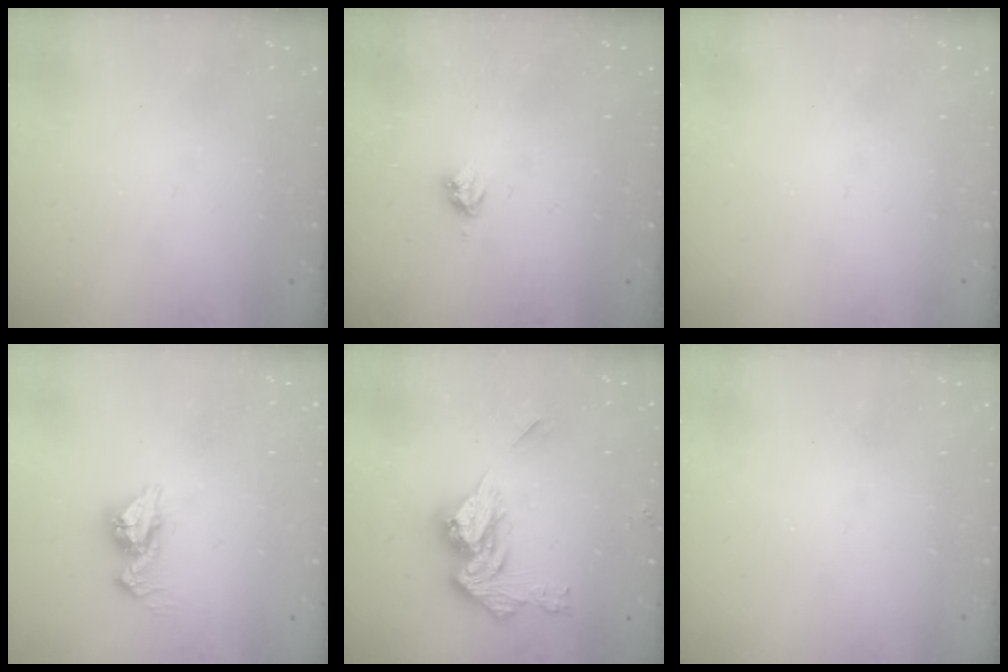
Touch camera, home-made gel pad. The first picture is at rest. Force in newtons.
{"total": 3.0, "press": 3.0, "slide": 0.3}
{"total": 0.0}
{"total": 9.3, "press": 9.3, "slide": 0.6}
{"total": 14.5, "press": 14.5, "slide": 0.8}
{"total": 0.0}